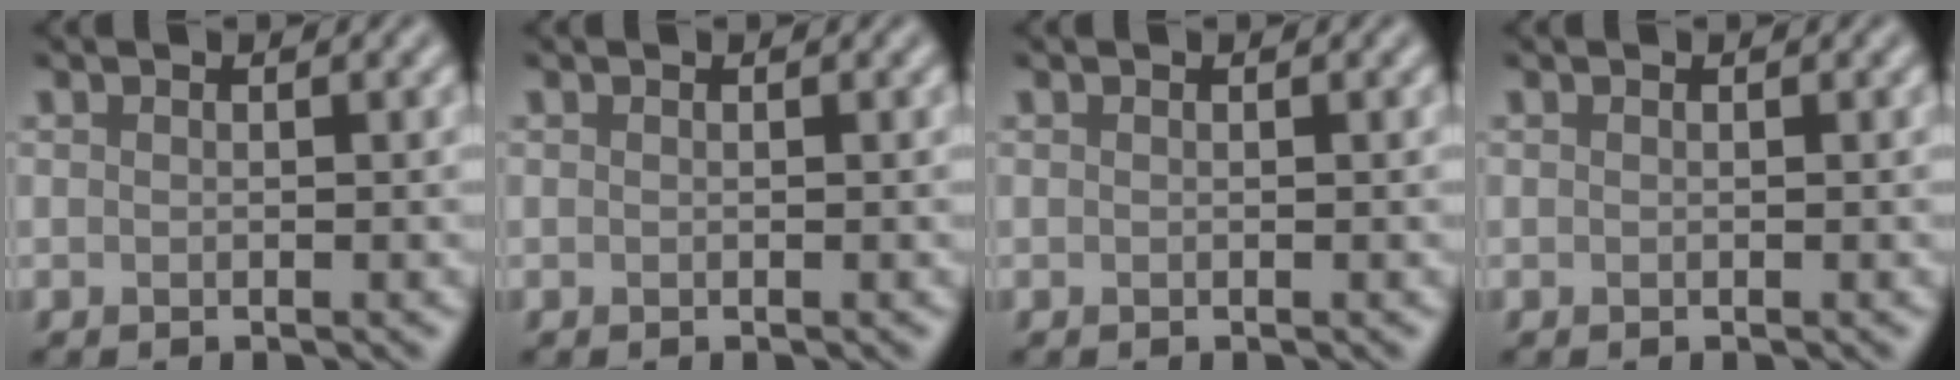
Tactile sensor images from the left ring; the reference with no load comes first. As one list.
[{"total": 0.0}, {"total": 0.0}, {"total": 0.0}]